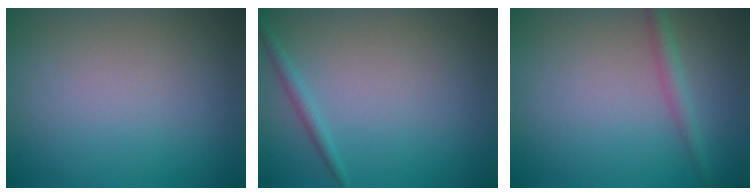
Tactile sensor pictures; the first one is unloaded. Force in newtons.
{"total": 1.2, "press": 1.2, "slide": 0.1}
{"total": 1.7, "press": 1.7, "slide": 0.1}